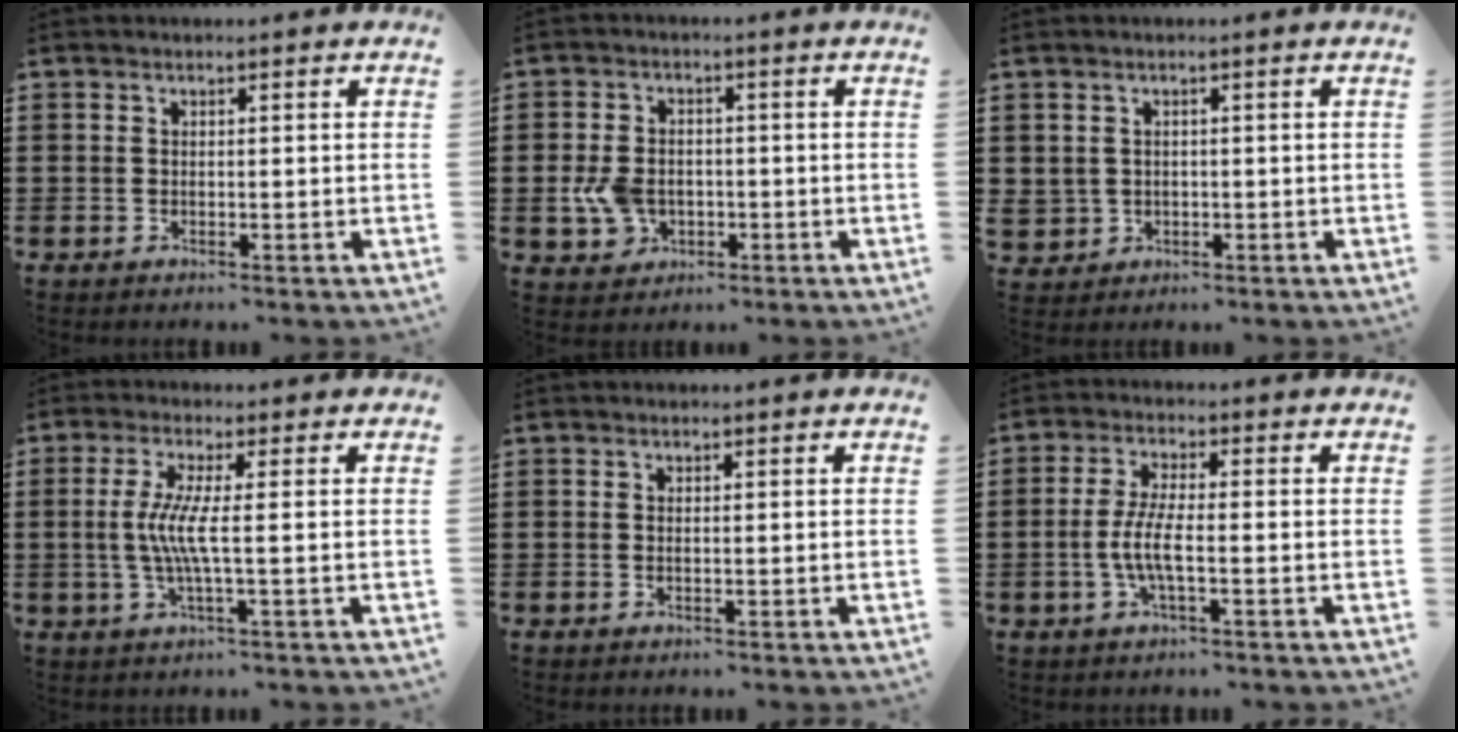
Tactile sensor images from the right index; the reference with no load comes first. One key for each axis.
{"total": 5.3, "fx": -1.1, "fy": 4.2, "fz": 3.0, "tx": -0.083, "ty": 0.003, "tz": -0.024}
{"total": 2.1, "fx": 0.3, "fy": 2.0, "fz": 0.2, "tx": -0.022, "ty": 0.005, "tz": 0.001}
{"total": 5.2, "fx": -0.2, "fy": -0.2, "fz": 5.2, "tx": -0.119, "ty": -0.016, "tz": -0.013}
{"total": 0.0}
{"total": 5.2, "fx": -1.4, "fy": 1.0, "fz": 4.9, "tx": -0.114, "ty": -0.007, "tz": -0.036}